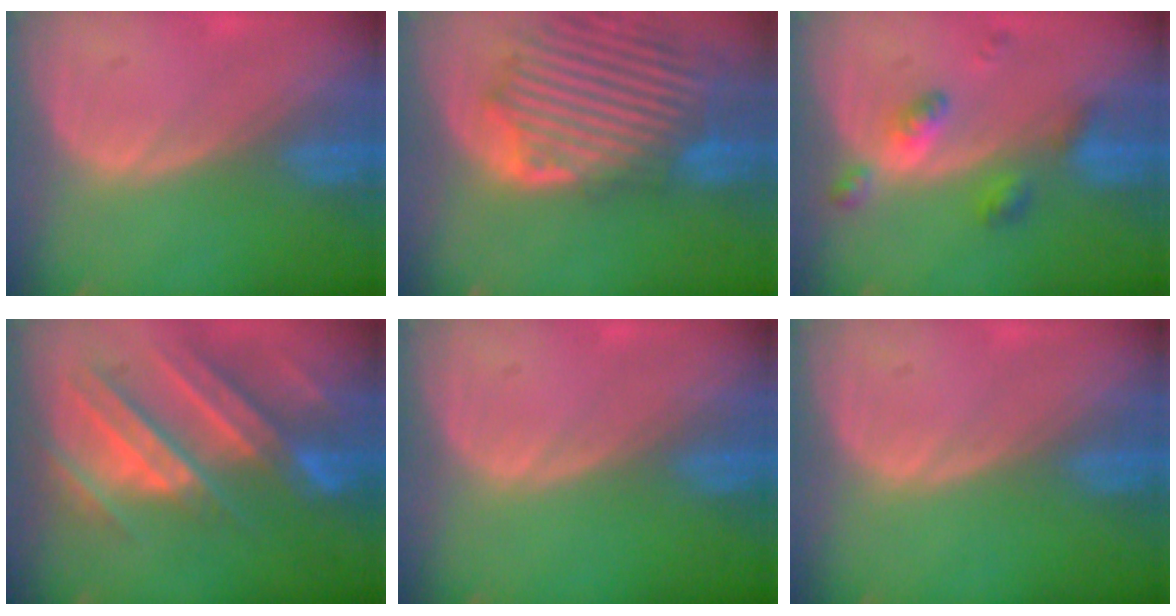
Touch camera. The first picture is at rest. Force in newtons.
{"total": 13.5, "press": 11.7, "slide": 6.8}
{"total": 4.5, "press": 4.5, "slide": 0.0}
{"total": 11.1, "press": 9.8, "slide": 5.2}
{"total": 0.0}
{"total": 0.0}